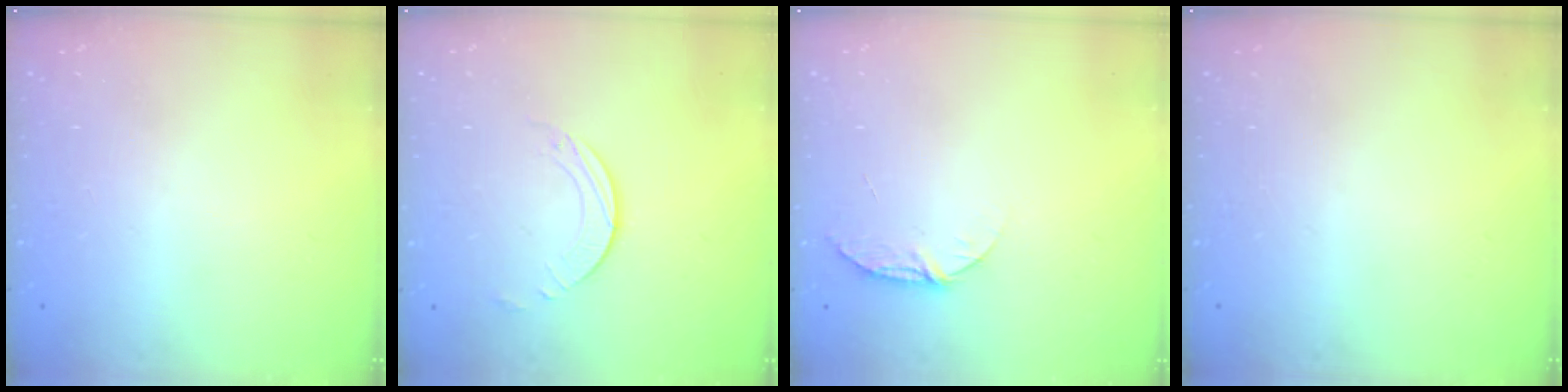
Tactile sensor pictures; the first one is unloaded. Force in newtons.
{"total": 1.7, "press": 1.7, "slide": 0.2}
{"total": 5.6, "press": 5.6, "slide": 0.6}
{"total": 0.0}